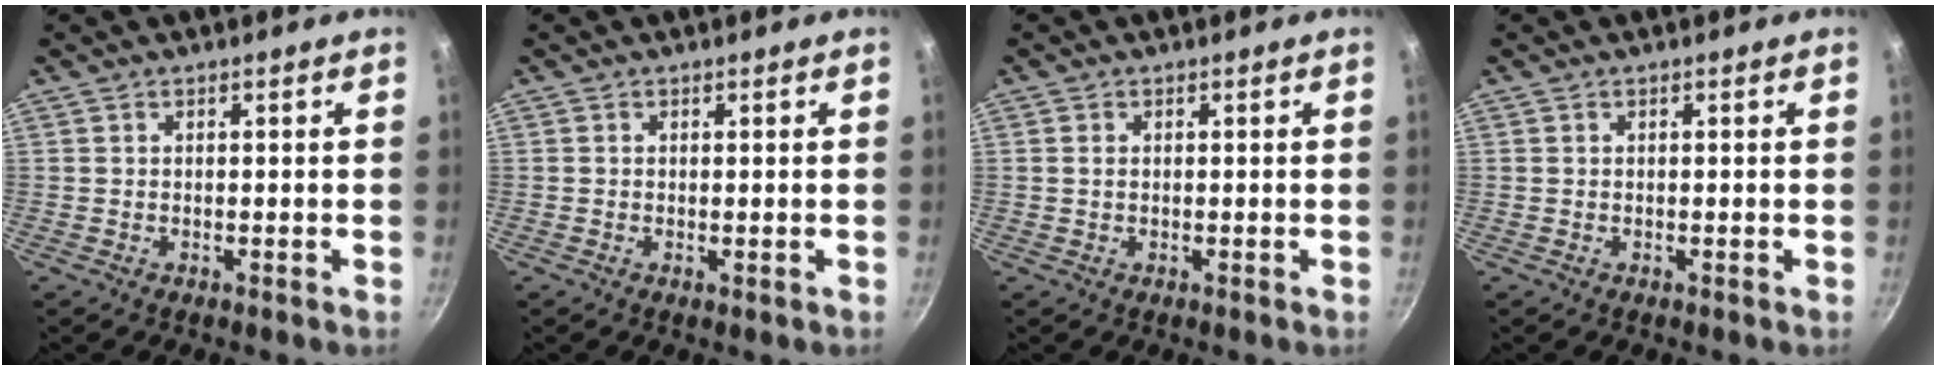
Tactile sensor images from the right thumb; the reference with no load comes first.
{"total": 0.0}
{"total": 1.0, "force": [0.2, 0.8, 0.6], "torque": [-0.011, 0.002, 0.003]}
{"total": 0.0}